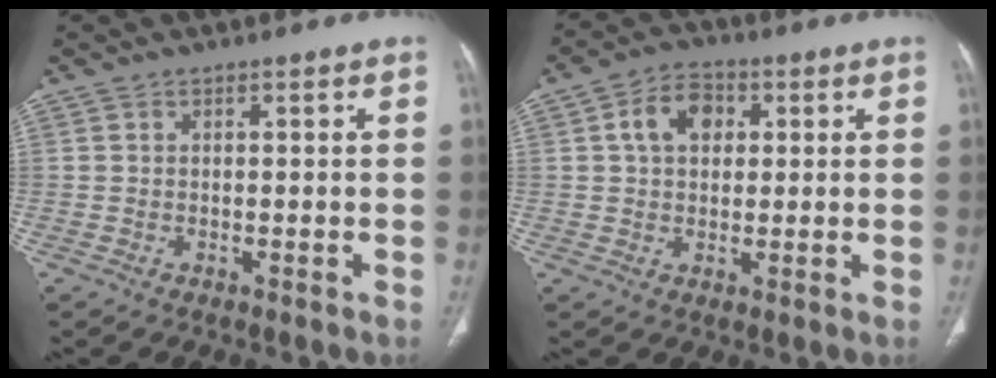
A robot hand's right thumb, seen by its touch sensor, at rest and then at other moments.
{"total": 7.2, "force": [1.8, 5.2, 4.7], "torque": [-0.065, 0.009, 0.025]}